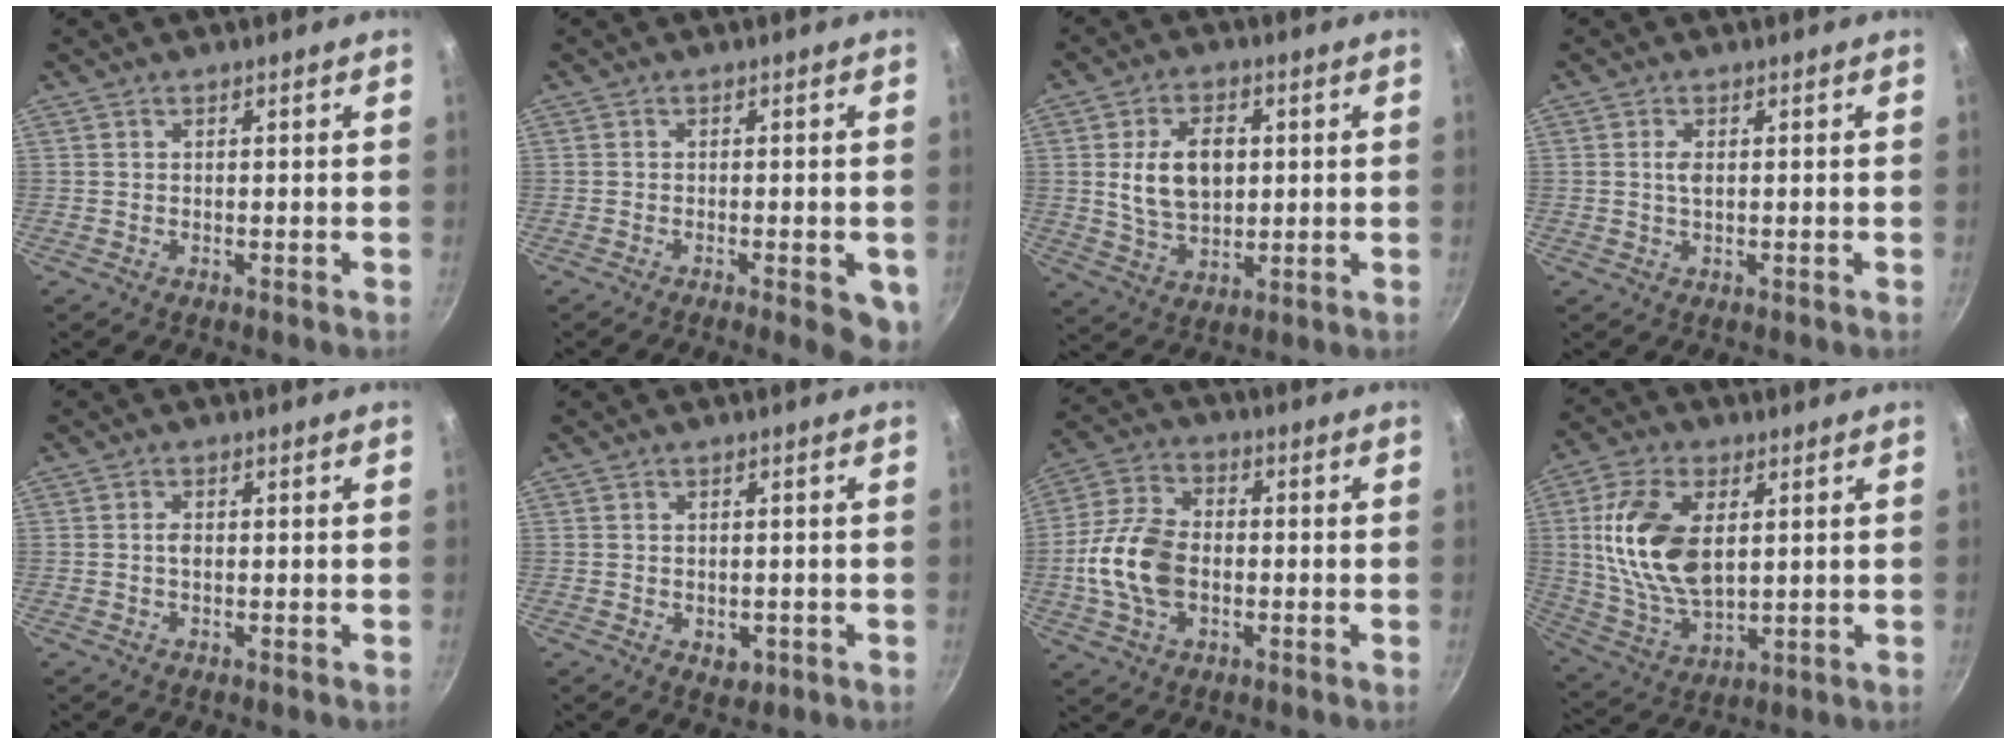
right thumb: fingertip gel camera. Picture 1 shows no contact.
{"total": 6.2, "force": [-2.4, 1.8, 5.4], "torque": [-0.055, 0.008, -0.030]}
{"total": 11.2, "force": [1.6, 7.2, 8.4], "torque": [-0.127, -0.005, 0.031]}
{"total": 1.9, "force": [0.2, 0.8, 1.6], "torque": [-0.032, 0.001, 0.004]}
{"total": 1.3, "force": [-0.1, 0.8, 1.1], "torque": [-0.019, 0.004, -0.002]}
{"total": 3.0, "force": [-0.8, 2.2, 1.9], "torque": [-0.020, 0.004, -0.001]}
{"total": 13.2, "force": [-1.8, 8.8, 9.7], "torque": [-0.182, 0.024, -0.042]}
{"total": 16.3, "force": [3.1, 9.3, 13.1], "torque": [-0.241, -0.009, 0.066]}